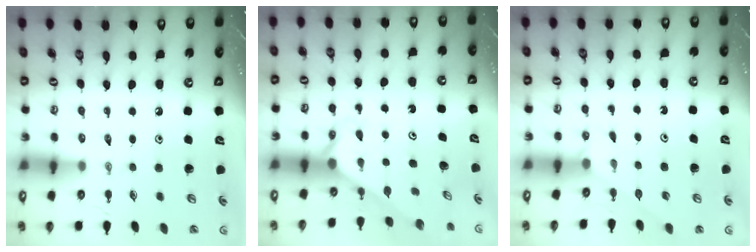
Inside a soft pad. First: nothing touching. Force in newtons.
{"total": 2.3, "press": 2.3, "slide": 0.2}
{"total": 4.2, "press": 4.2, "slide": 0.4}